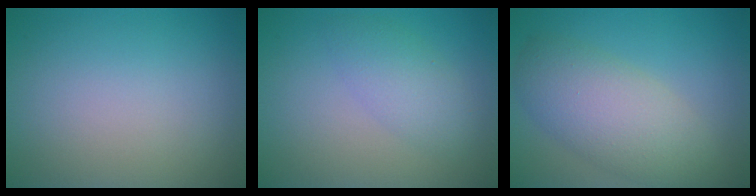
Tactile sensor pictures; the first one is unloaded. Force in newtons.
{"total": 2.8, "press": 2.8, "slide": 0.2}
{"total": 6.1, "press": 6.1, "slide": 0.4}